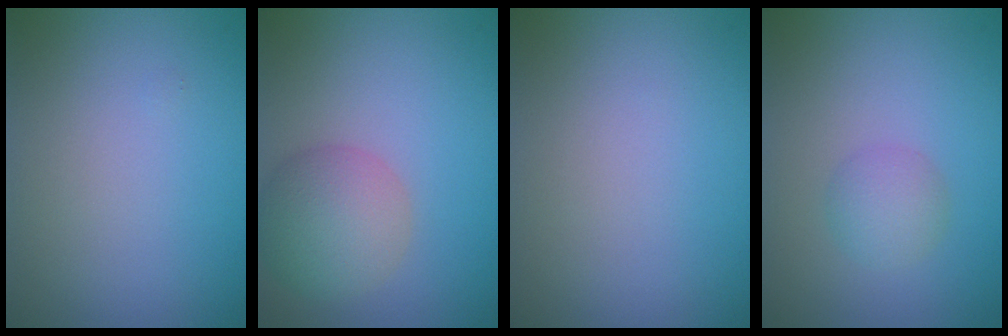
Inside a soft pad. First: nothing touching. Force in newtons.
{"total": 4.6, "press": 4.6, "slide": 0.2}
{"total": 0.0}
{"total": 2.0, "press": 2.0, "slide": 0.2}